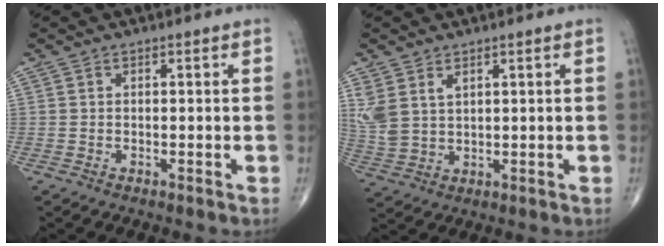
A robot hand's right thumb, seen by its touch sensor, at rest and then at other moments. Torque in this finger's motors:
{"motor_torque": [-0.57, 0.57, 0.60, 0.59, 0.08]}